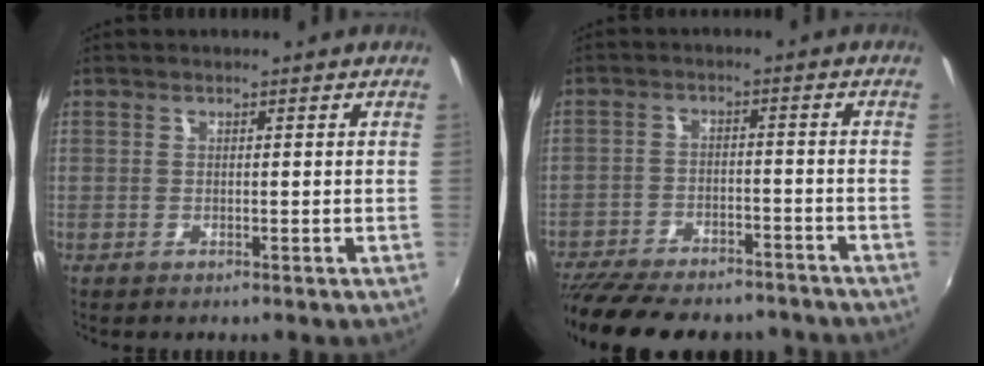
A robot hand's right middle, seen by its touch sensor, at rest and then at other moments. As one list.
[{"total": 19.2, "force": [-16.0, 6.4, 8.5], "torque": [-0.184, -0.025, -0.228]}]